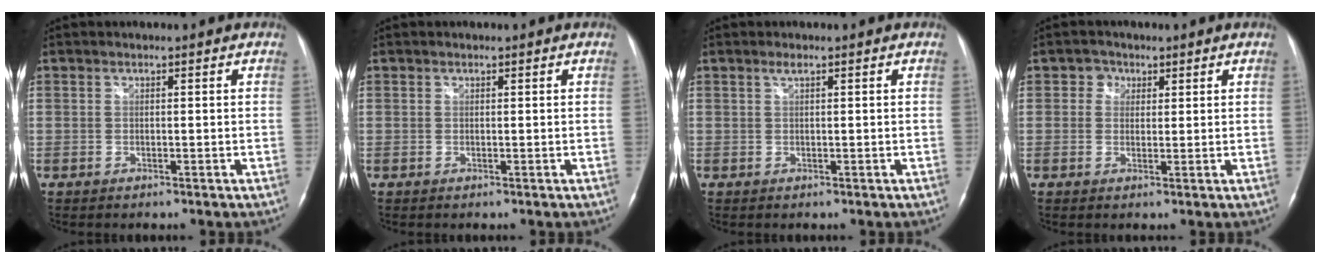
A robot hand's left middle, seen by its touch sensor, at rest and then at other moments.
{"total": 0.0}
{"total": 0.9, "force": [0.6, 0.2, 0.7], "torque": [-0.015, 0.005, 0.011]}
{"total": 2.6, "force": [1.1, 2.3, 0.6], "torque": [-0.008, 0.006, 0.014]}